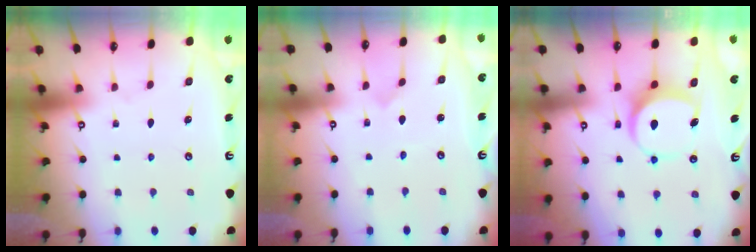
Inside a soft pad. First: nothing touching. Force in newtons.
{"total": 0.0}
{"total": 7.0, "press": 7.0, "slide": 0.6}